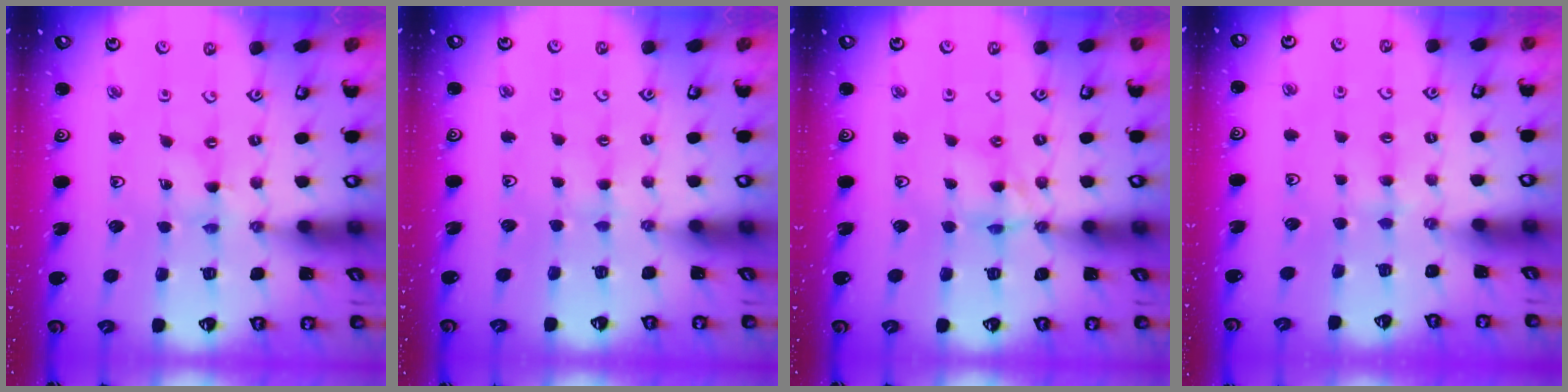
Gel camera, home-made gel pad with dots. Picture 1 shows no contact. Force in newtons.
{"total": 1.9, "press": 1.9, "slide": 0.4}
{"total": 6.0, "press": 6.0, "slide": 0.5}
{"total": 3.5, "press": 3.5, "slide": 0.5}